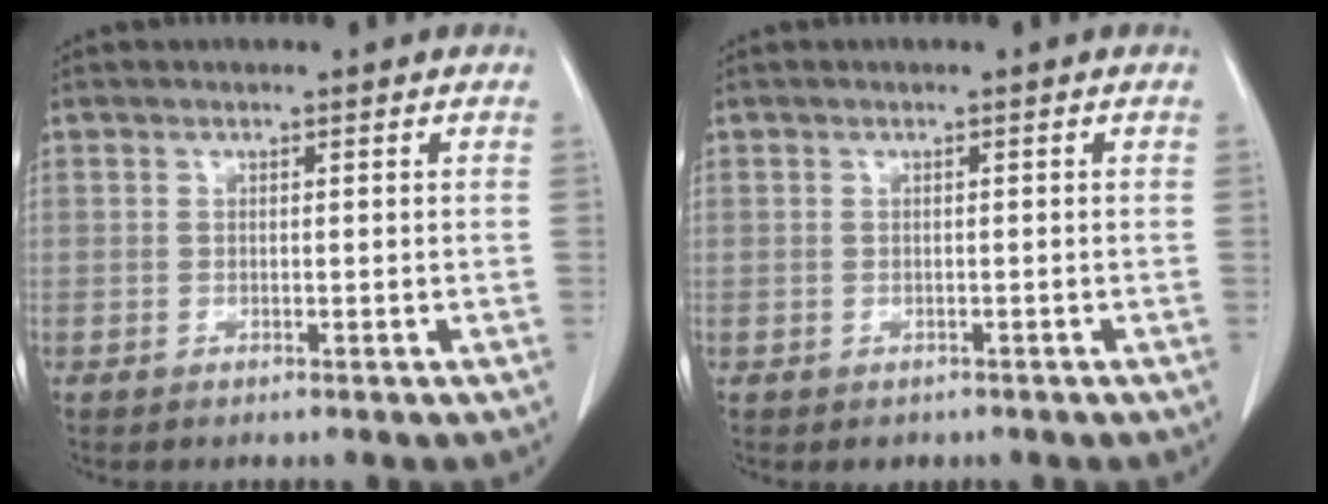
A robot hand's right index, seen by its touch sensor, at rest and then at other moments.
{"total": 1.2, "force": [-0.7, 1.0, 0.2], "torque": [-0.005, 0.002, -0.005]}